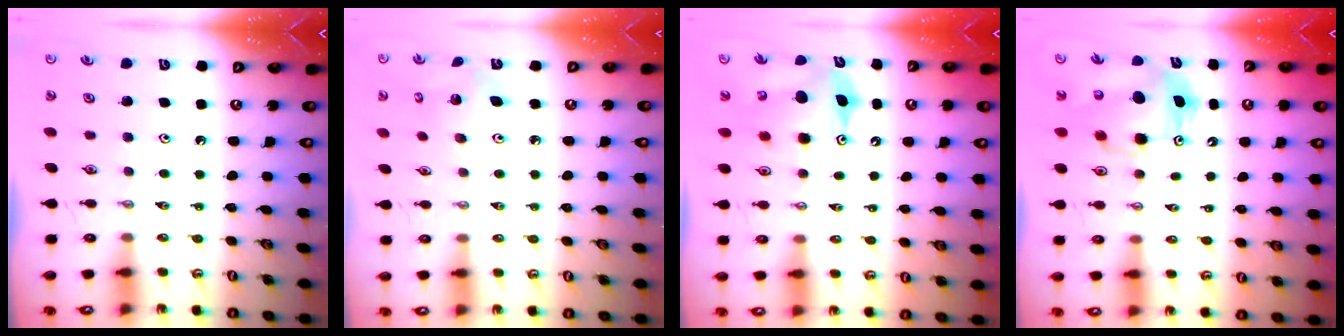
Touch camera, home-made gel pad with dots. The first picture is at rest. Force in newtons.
{"total": 4.8, "press": 4.7, "slide": 0.5}
{"total": 9.4, "press": 9.3, "slide": 0.6}
{"total": 10.5, "press": 10.4, "slide": 0.9}